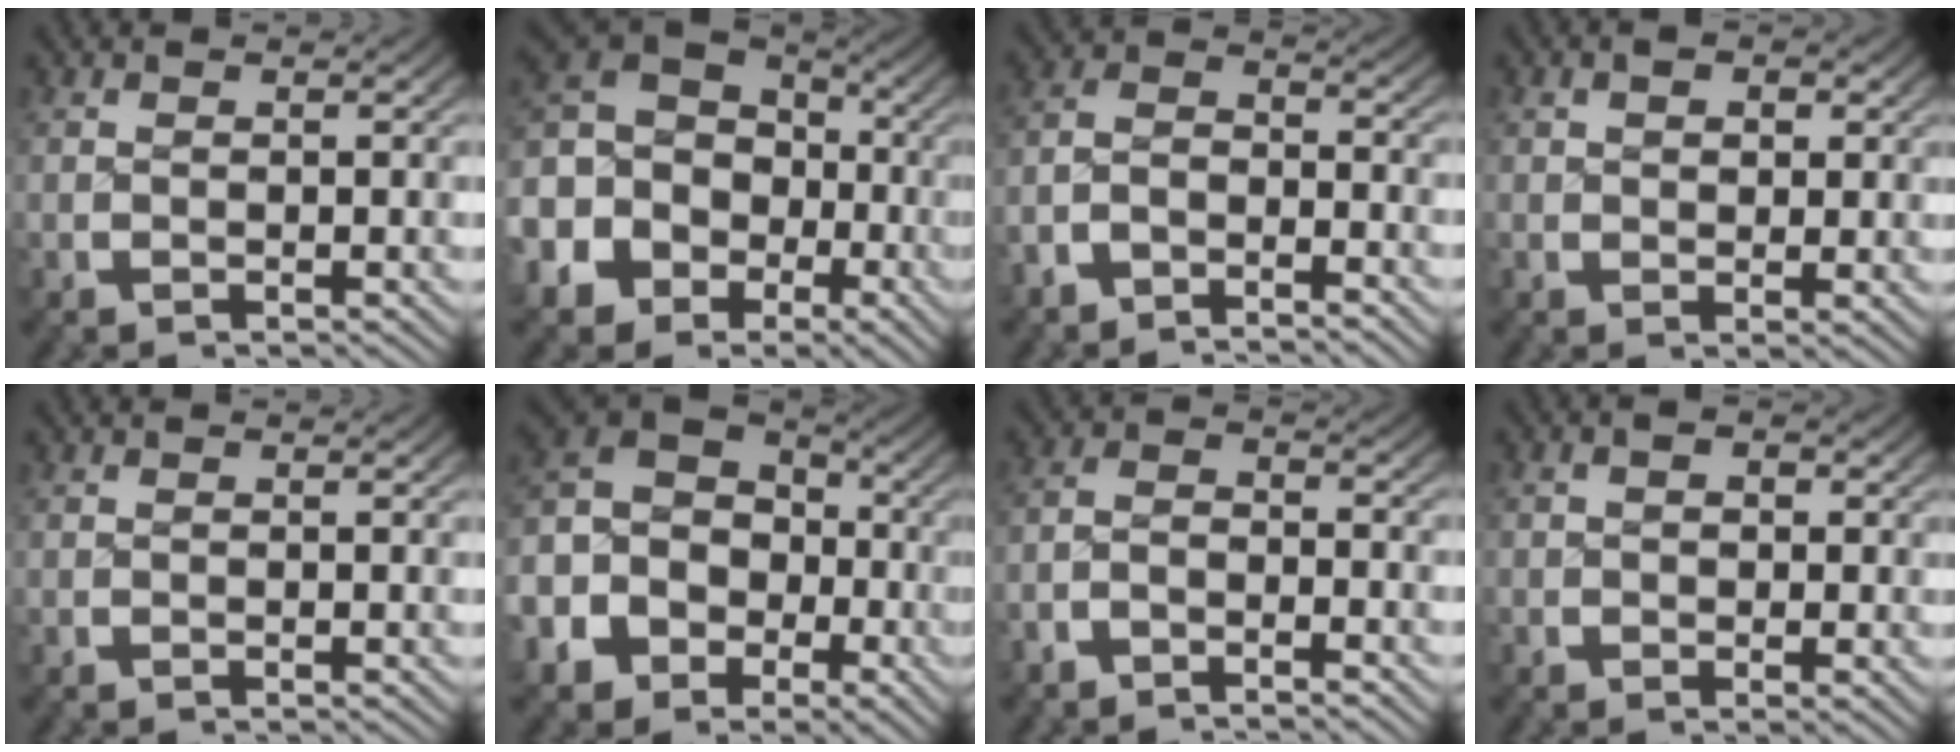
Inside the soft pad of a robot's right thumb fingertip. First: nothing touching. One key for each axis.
{"total": 13.1, "fx": 0.5, "fy": 10.9, "fz": 7.3, "tx": -0.175, "ty": -0.022, "tz": 0.013}
{"total": 4.5, "fx": -2.6, "fy": 3.0, "fz": 2.3, "tx": -0.049, "ty": -0.008, "tz": -0.050}
{"total": 2.2, "fx": 0.9, "fy": 1.4, "fz": 1.4, "tx": -0.022, "ty": -0.007, "tz": 0.020}
{"total": 0.0}
{"total": 13.3, "fx": 1.3, "fy": 10.9, "fz": 7.5, "tx": -0.177, "ty": -0.012, "tz": 0.018}
{"total": 2.7, "fx": -2.0, "fy": 1.4, "fz": 1.2, "tx": -0.020, "ty": -0.001, "tz": -0.043}
{"total": 1.7, "fx": 0.1, "fy": 1.1, "fz": 1.2, "tx": -0.019, "ty": -0.003, "tz": 0.000}